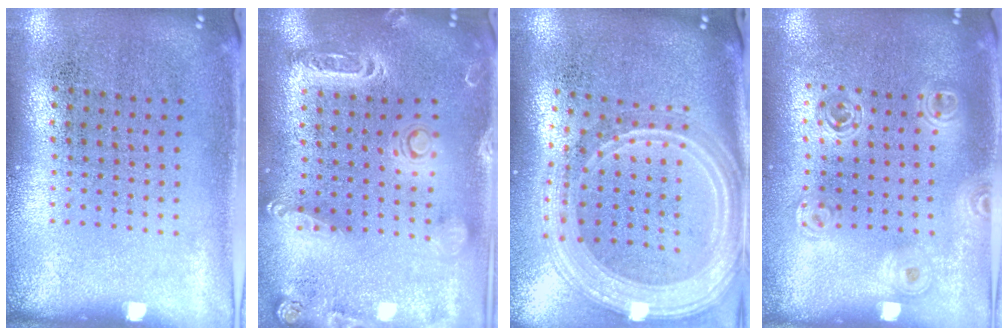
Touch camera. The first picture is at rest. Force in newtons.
{"total": 2.1, "press": 1.9, "slide": 0.9}
{"total": 3.0, "press": 2.4, "slide": 1.8}
{"total": 1.4, "press": 1.3, "slide": 0.6}